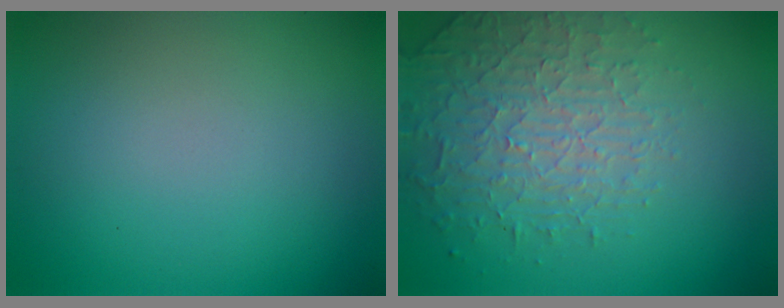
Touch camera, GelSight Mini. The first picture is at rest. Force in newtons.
{"total": 4.0, "press": 3.5, "slide": 2.0}